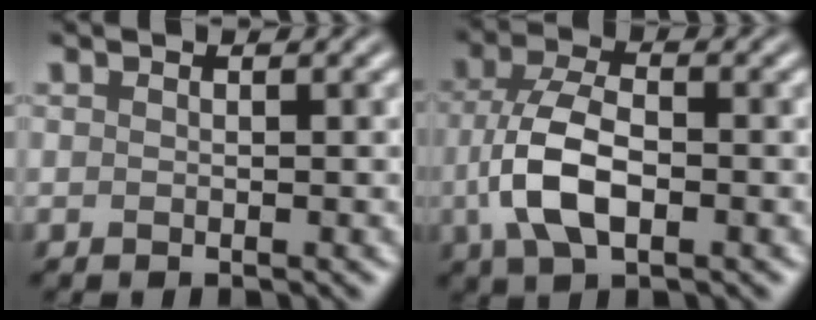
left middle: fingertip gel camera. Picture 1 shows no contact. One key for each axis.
{"total": 5.9, "fx": -1.2, "fy": 3.1, "fz": 4.9, "tx": -0.111, "ty": 0.003, "tz": -0.027}